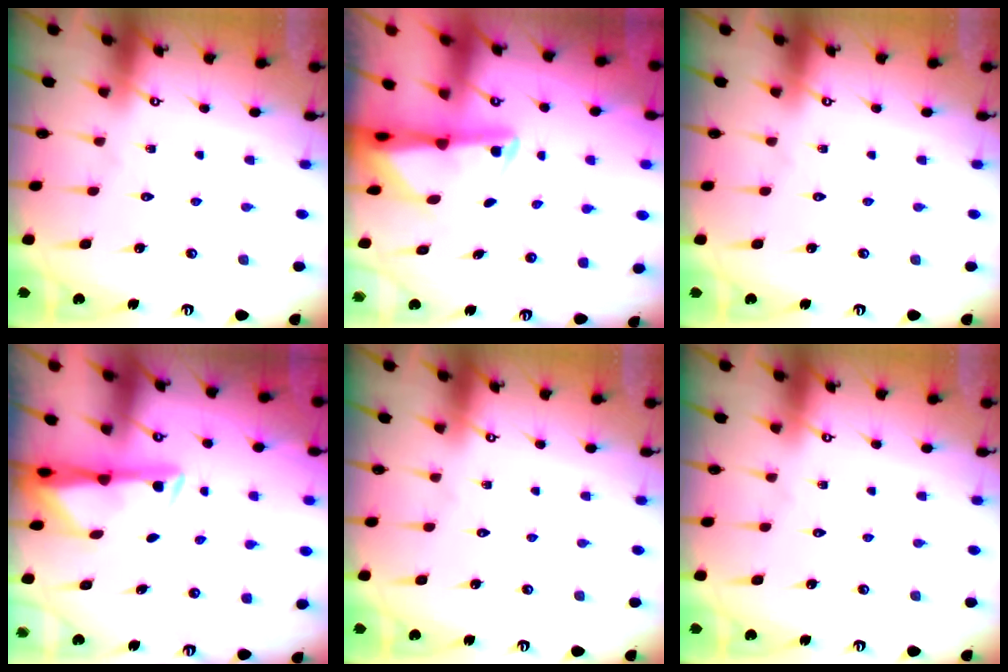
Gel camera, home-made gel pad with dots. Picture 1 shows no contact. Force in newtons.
{"total": 2.8, "press": 2.8, "slide": 0.6}
{"total": 0.0}
{"total": 2.9, "press": 2.8, "slide": 0.5}
{"total": 0.0}
{"total": 0.0}